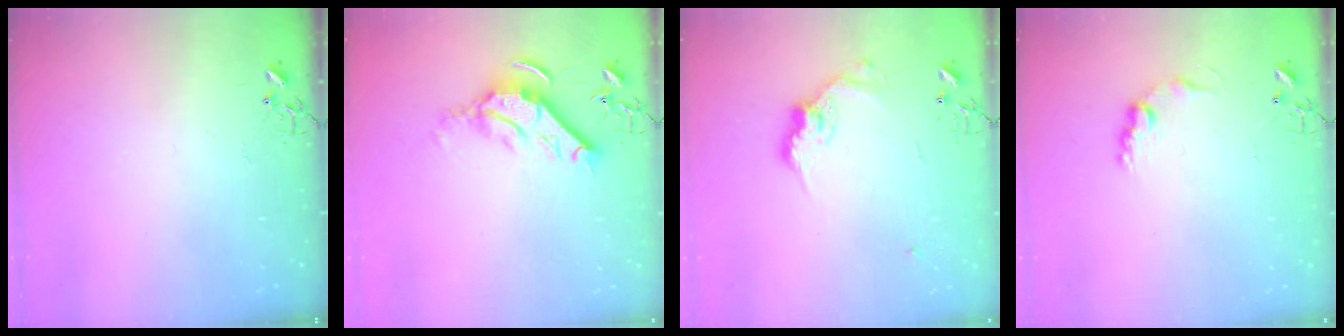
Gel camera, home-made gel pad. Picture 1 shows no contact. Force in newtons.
{"total": 11.7, "press": 11.6, "slide": 1.3}
{"total": 11.8, "press": 11.8, "slide": 0.6}
{"total": 8.6, "press": 8.6, "slide": 0.4}